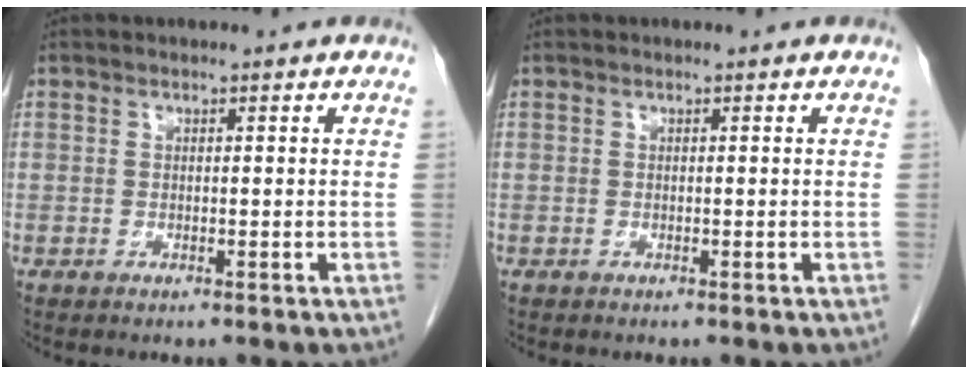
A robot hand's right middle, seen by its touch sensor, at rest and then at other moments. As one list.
[{"total": 0.0}]